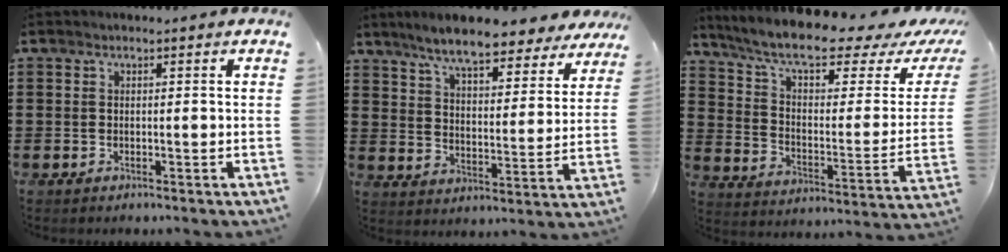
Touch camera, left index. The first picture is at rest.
{"total": 8.2, "force": [7.4, 0.8, 3.4], "torque": [-0.097, -0.033, 0.131]}
{"total": 9.6, "force": [7.6, 1.3, 5.7], "torque": [-0.131, -0.045, 0.128]}